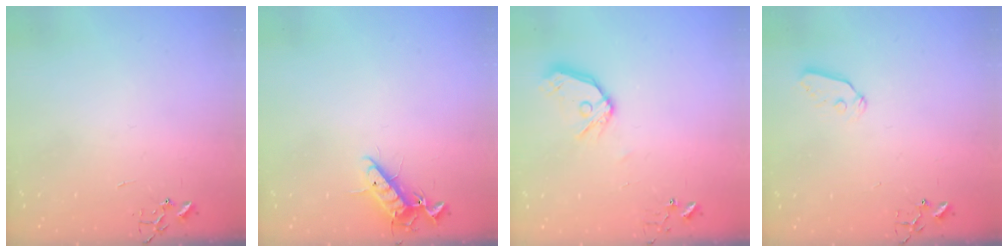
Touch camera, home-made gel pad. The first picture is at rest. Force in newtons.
{"total": 12.1, "press": 11.9, "slide": 2.0}
{"total": 11.3, "press": 11.3, "slide": 1.3}
{"total": 6.0, "press": 6.0, "slide": 0.2}